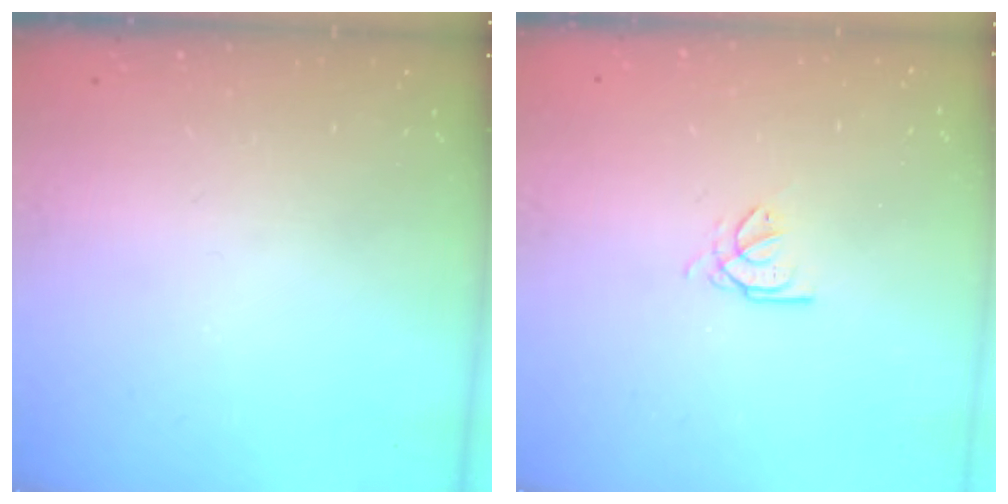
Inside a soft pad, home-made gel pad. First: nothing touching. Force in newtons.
{"total": 2.7, "press": 2.7, "slide": 0.4}